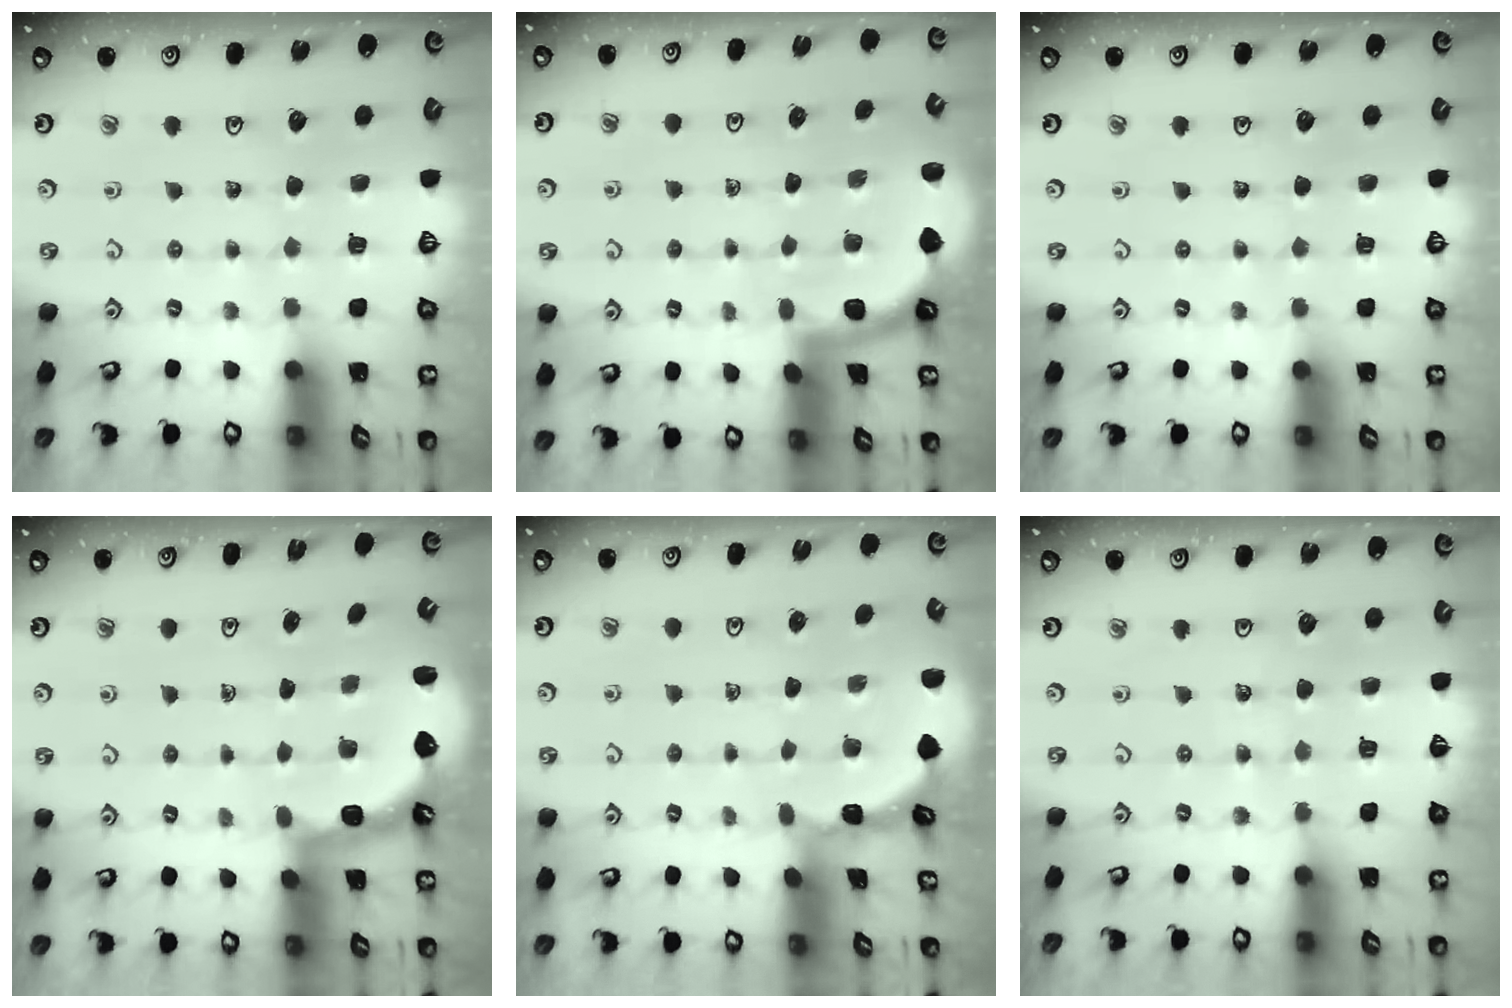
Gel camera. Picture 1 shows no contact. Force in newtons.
{"total": 1.9, "press": 1.9, "slide": 0.0}
{"total": 0.0}
{"total": 2.8, "press": 2.2, "slide": 1.8}
{"total": 1.0, "press": 1.0, "slide": 0.2}
{"total": 4.7, "press": 4.6, "slide": 1.2}